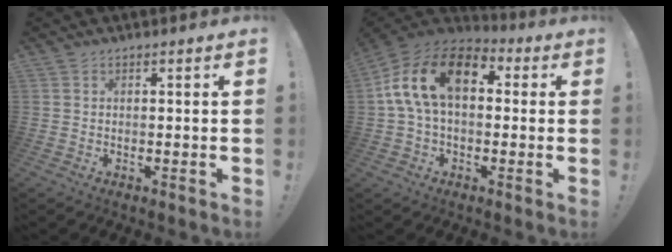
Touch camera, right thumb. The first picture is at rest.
{"total": 17.3, "force": [4.5, 10.2, 13.2], "torque": [-0.237, 0.001, 0.079]}